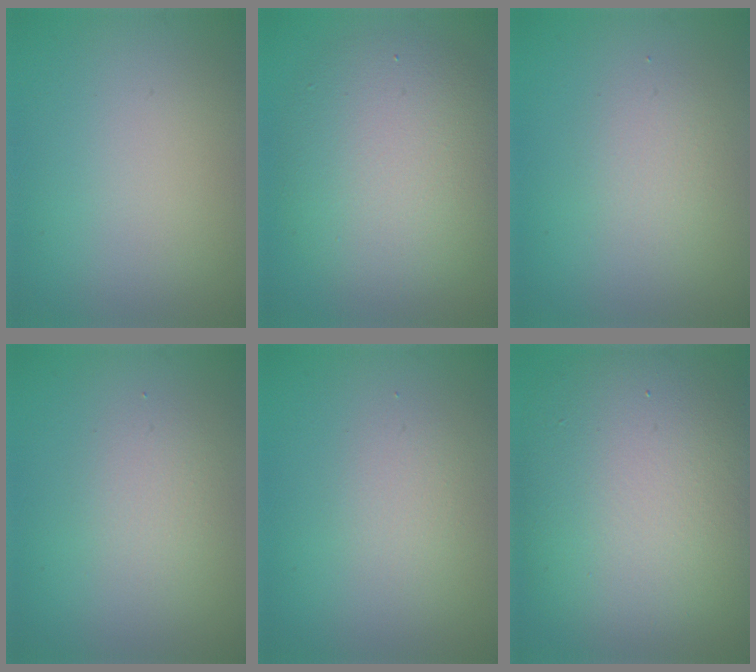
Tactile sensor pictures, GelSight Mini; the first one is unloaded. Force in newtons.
{"total": 7.0, "press": 7.0, "slide": 0.3}
{"total": 1.9, "press": 1.9, "slide": 0.1}
{"total": 1.9, "press": 1.9, "slide": 0.1}
{"total": 1.6, "press": 1.6, "slide": 0.1}
{"total": 13.4, "press": 13.4, "slide": 0.5}